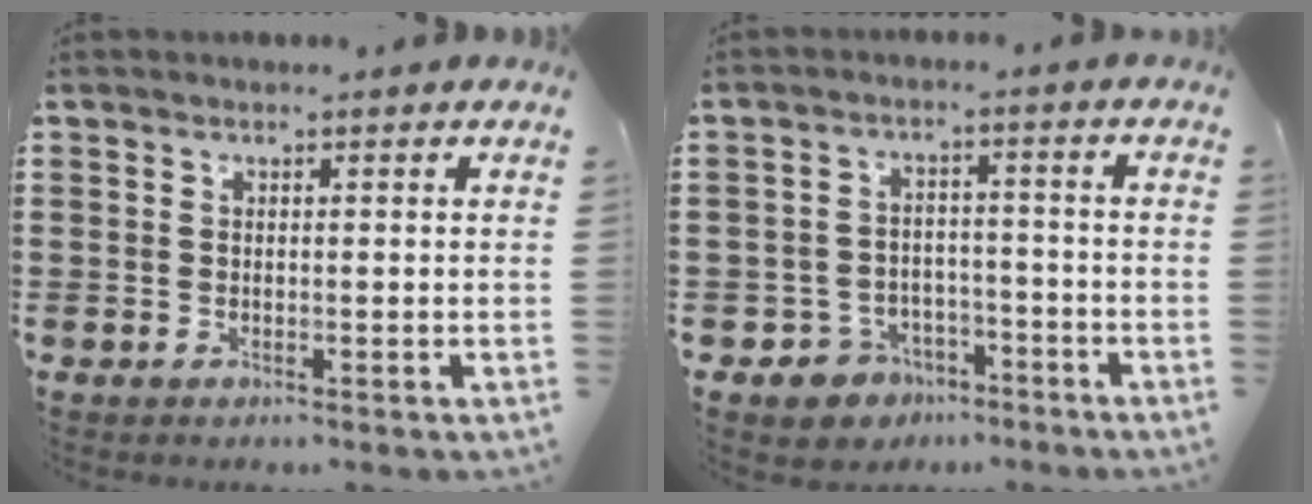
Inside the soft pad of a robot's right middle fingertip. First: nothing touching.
{"total": 4.0, "force": [-3.3, 2.2, 0.2], "torque": [-0.022, 0.007, -0.069]}